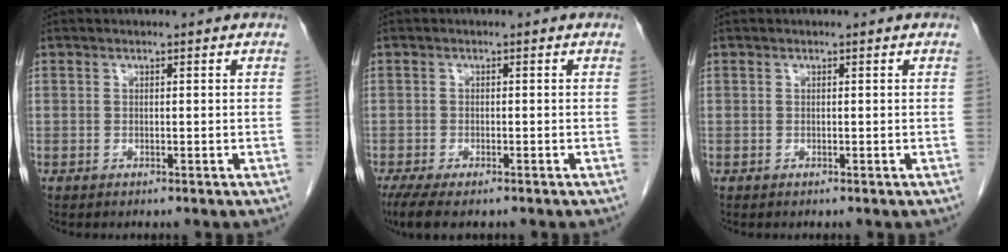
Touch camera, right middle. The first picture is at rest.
{"total": 5.6, "force": [-4.1, 1.7, 3.4], "torque": [-0.058, -0.014, -0.066]}
{"total": 0.0}